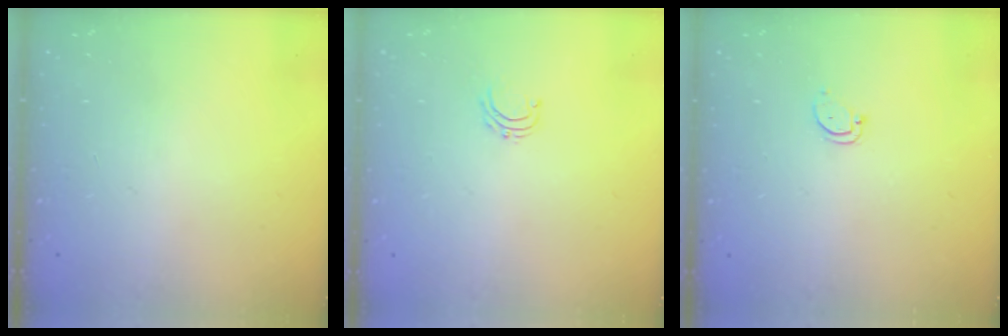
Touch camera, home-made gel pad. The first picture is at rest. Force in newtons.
{"total": 3.7, "press": 3.7, "slide": 0.3}
{"total": 2.9, "press": 2.9, "slide": 0.2}